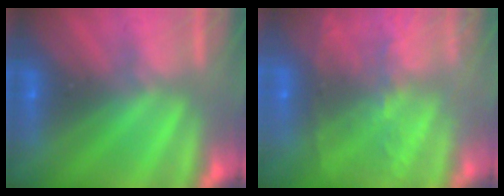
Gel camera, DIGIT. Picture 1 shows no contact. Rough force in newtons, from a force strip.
{"total": 7.7}